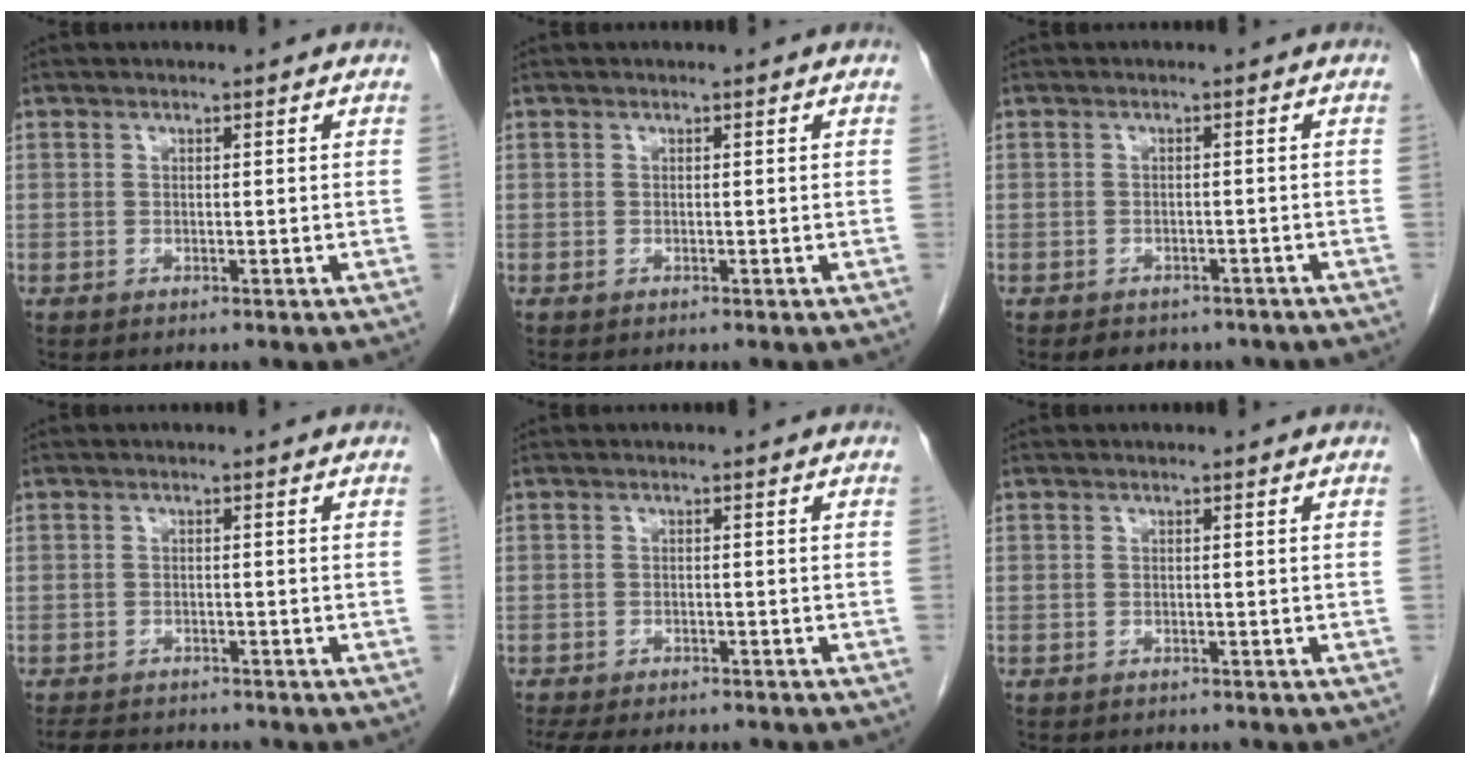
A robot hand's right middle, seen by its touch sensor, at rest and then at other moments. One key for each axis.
{"total": 0.0}
{"total": 5.8, "fx": -4.7, "fy": 2.9, "fz": 1.8, "tx": -0.020, "ty": 0.006, "tz": -0.050}
{"total": 7.2, "fx": -6.5, "fy": 1.9, "fz": 2.2, "tx": -0.034, "ty": -0.006, "tz": -0.094}
{"total": 12.6, "fx": -10.9, "fy": 3.4, "fz": 5.2, "tx": -0.104, "ty": -0.010, "tz": -0.143}
{"total": 4.2, "fx": -3.8, "fy": 1.3, "fz": 1.3, "tx": -0.018, "ty": -0.003, "tz": -0.045}